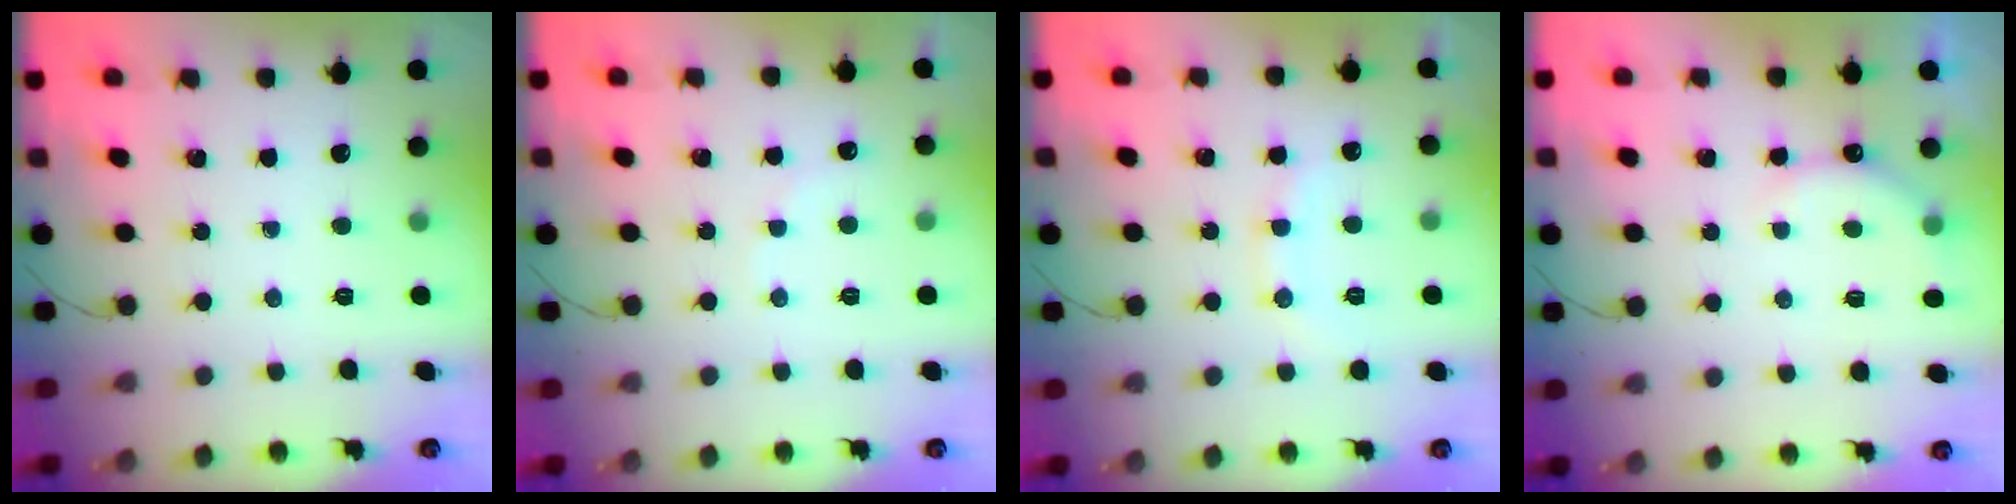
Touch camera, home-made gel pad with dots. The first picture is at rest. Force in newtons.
{"total": 4.9, "press": 4.9, "slide": 0.8}
{"total": 8.6, "press": 8.6, "slide": 0.6}
{"total": 5.3, "press": 5.2, "slide": 0.6}